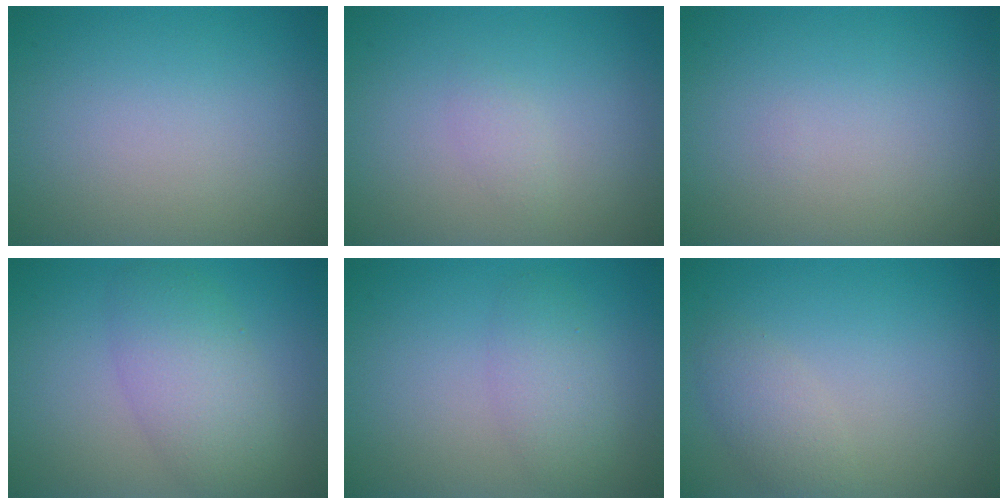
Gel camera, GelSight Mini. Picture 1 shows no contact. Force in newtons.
{"total": 0.9, "press": 0.9, "slide": 0.0}
{"total": 0.0}
{"total": 4.7, "press": 4.7, "slide": 0.1}
{"total": 2.5, "press": 2.5, "slide": 0.1}
{"total": 2.0, "press": 2.0, "slide": 0.0}